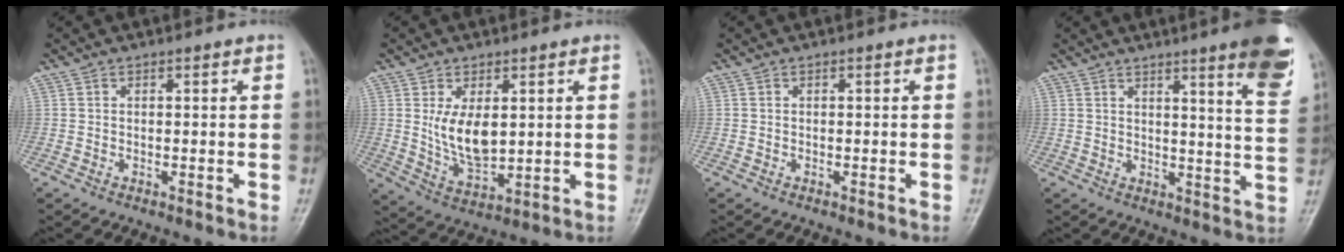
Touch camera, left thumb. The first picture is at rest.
{"total": 8.4, "force": [1.8, 4.6, 6.8], "torque": [-0.109, -0.023, 0.047]}
{"total": 0.0}
{"total": 12.5, "force": [7.4, 1.3, 10.0], "torque": [-0.110, -0.040, 0.085]}